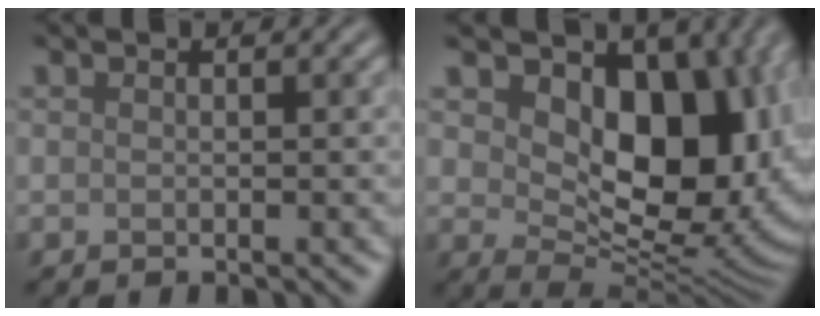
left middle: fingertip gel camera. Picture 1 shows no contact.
{"total": 12.7, "force": [3.1, 8.1, 9.2], "torque": [-0.116, -0.013, 0.050]}